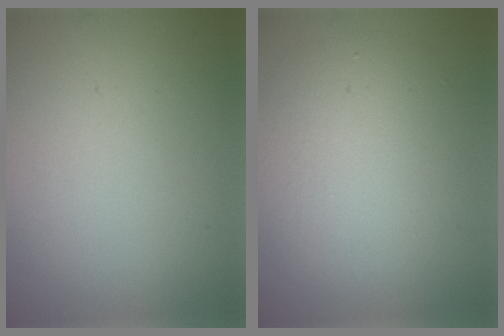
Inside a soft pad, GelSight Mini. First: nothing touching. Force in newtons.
{"total": 5.8, "press": 5.8, "slide": 0.2}